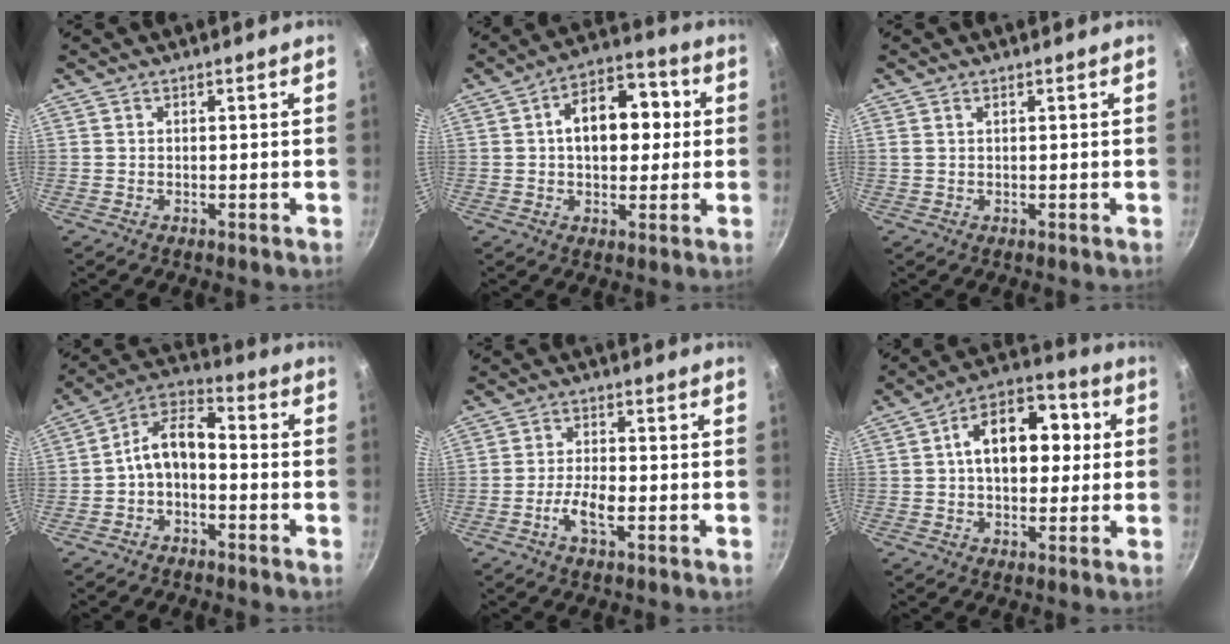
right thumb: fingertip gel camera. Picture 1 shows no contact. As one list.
[{"total": 13.4, "force": [1.5, 8.7, 10.0], "torque": [-0.106, 0.026, 0.009]}, {"total": 0.7, "force": [0.4, 0.3, 0.5], "torque": [-0.011, 0.002, 0.008]}, {"total": 8.9, "force": [-2.3, 5.2, 6.9], "torque": [-0.118, 0.055, -0.052]}, {"total": 5.0, "force": [-1.9, 1.8, 4.2], "torque": [-0.083, 0.014, -0.040]}, {"total": 15.0, "force": [2.0, 9.7, 11.2], "torque": [-0.124, 0.030, 0.013]}]